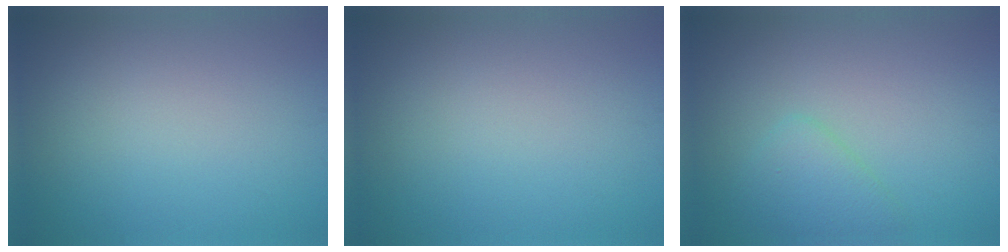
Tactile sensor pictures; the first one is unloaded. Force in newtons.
{"total": 0.0}
{"total": 2.3, "press": 2.3, "slide": 0.2}